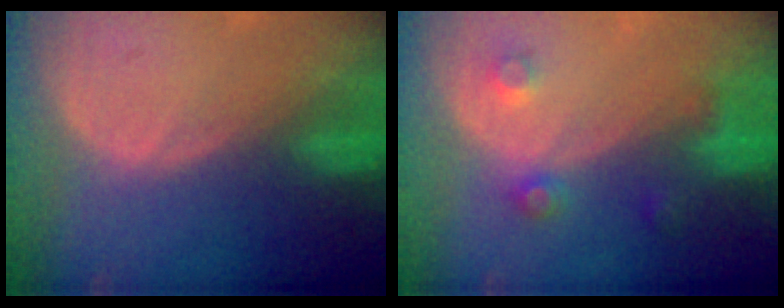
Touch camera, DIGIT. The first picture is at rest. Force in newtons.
{"total": 3.7, "press": 3.4, "slide": 1.4}